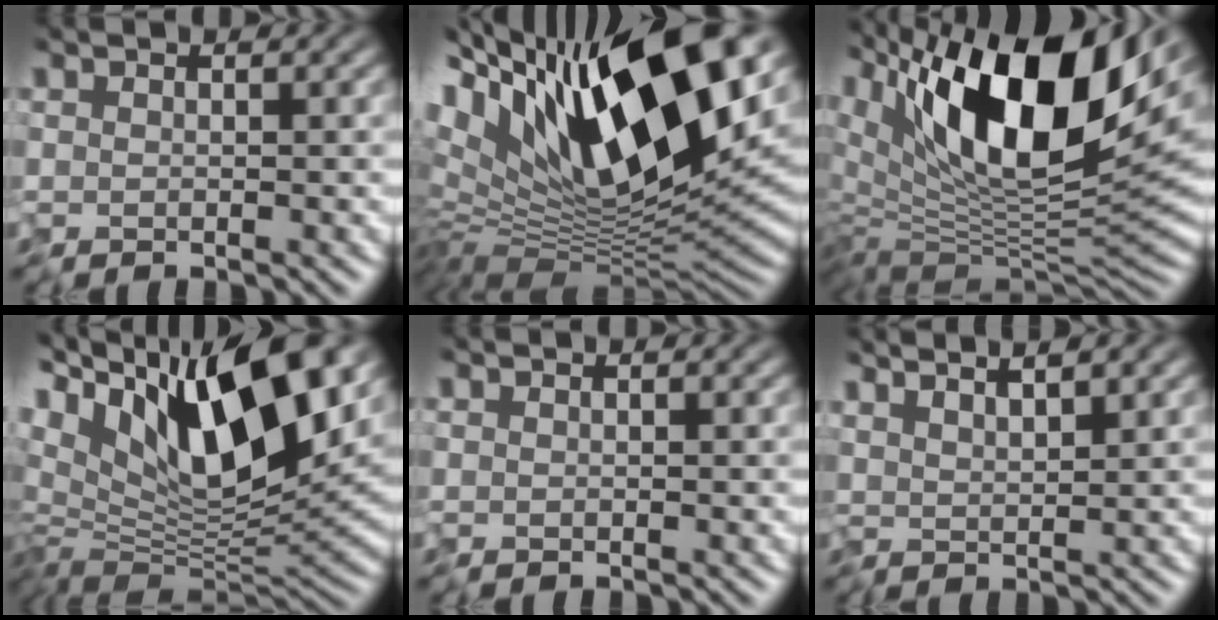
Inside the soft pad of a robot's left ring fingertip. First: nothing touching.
{"total": 16.9, "force": [4.5, 7.7, 14.3], "torque": [-0.243, -0.002, 0.064]}
{"total": 16.8, "force": [5.2, 7.7, 14.0], "torque": [-0.244, 0.002, 0.076]}
{"total": 15.5, "force": [3.4, 7.2, 13.2], "torque": [-0.226, 0.009, 0.031]}
{"total": 0.0}
{"total": 3.9, "force": [2.9, 0.9, 2.4], "torque": [-0.037, 0.011, 0.030]}